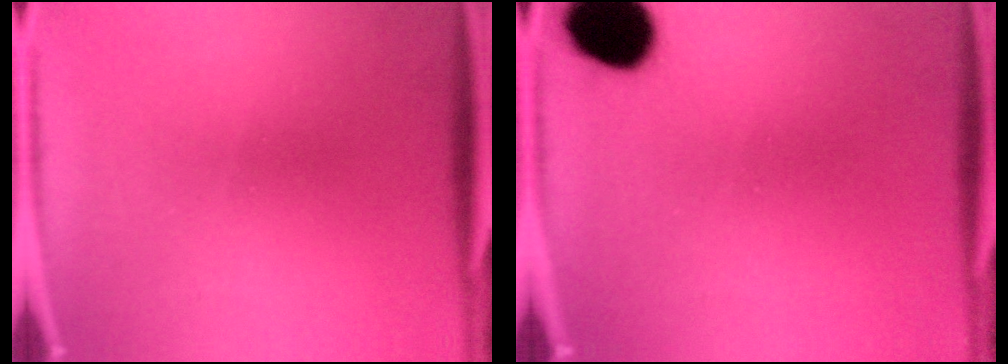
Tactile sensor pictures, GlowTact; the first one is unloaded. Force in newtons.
{"total": 11.7}